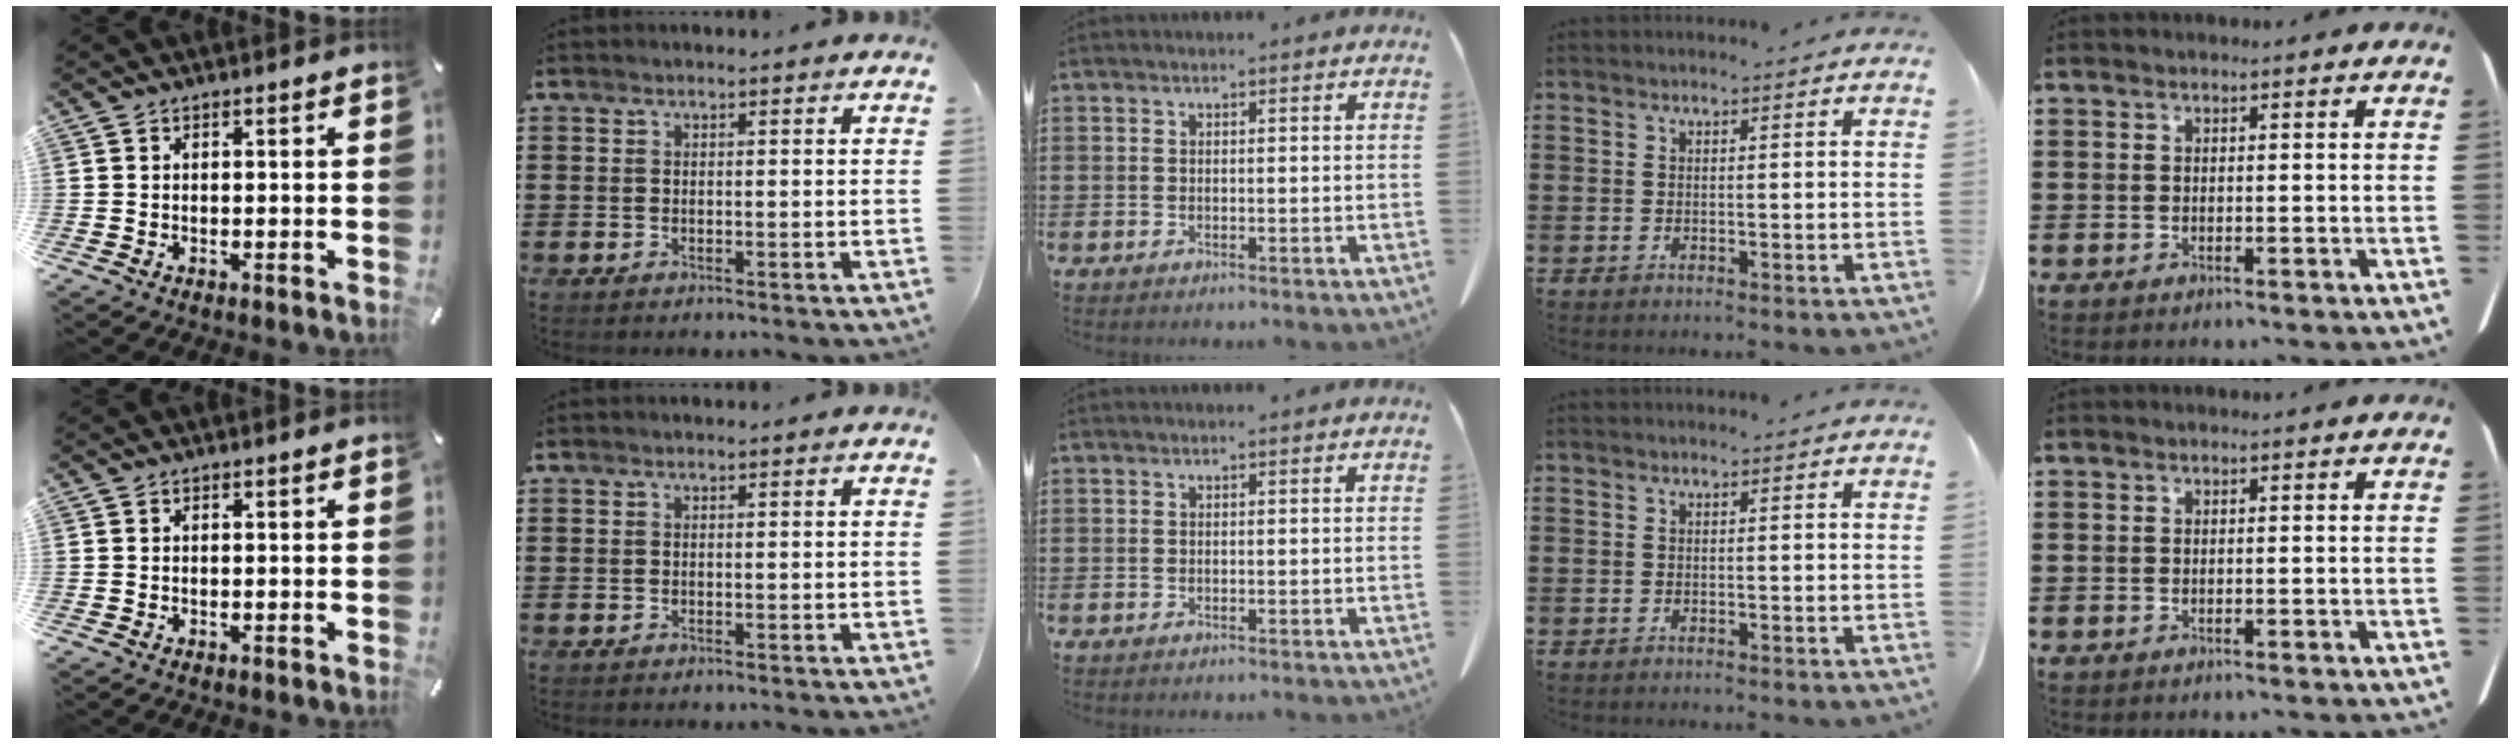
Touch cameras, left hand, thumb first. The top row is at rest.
{}